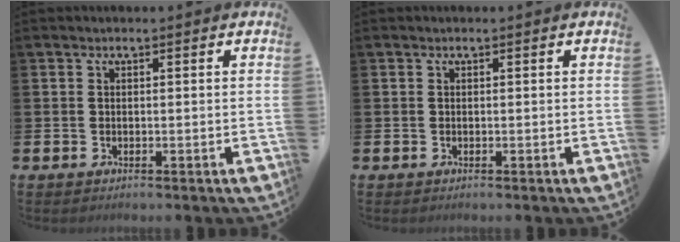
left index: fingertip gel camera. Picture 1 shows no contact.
{"total": 0.0}